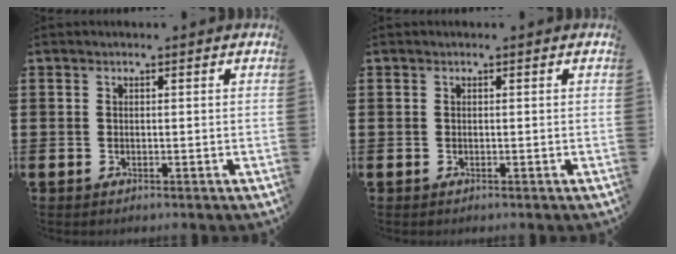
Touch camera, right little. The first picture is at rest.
{"total": 0.0}